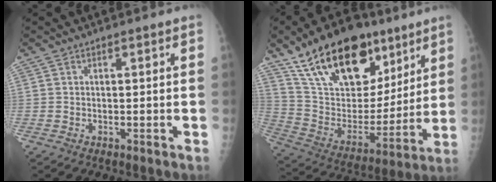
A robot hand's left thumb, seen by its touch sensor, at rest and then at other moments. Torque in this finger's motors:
{"motor_torque": [1.73, 1.42, 1.46, -1.32, 0.13]}